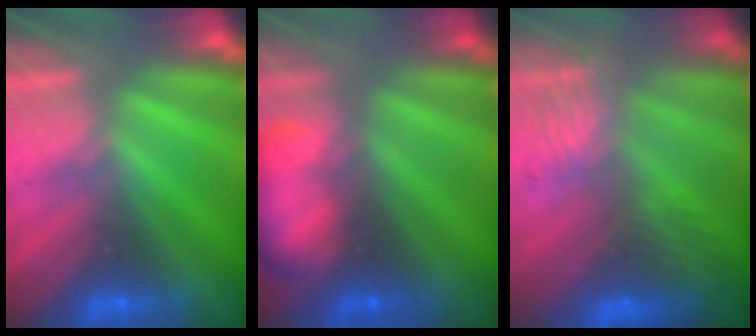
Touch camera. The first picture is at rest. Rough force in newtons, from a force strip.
{"total": 7.7}
{"total": 9.1}